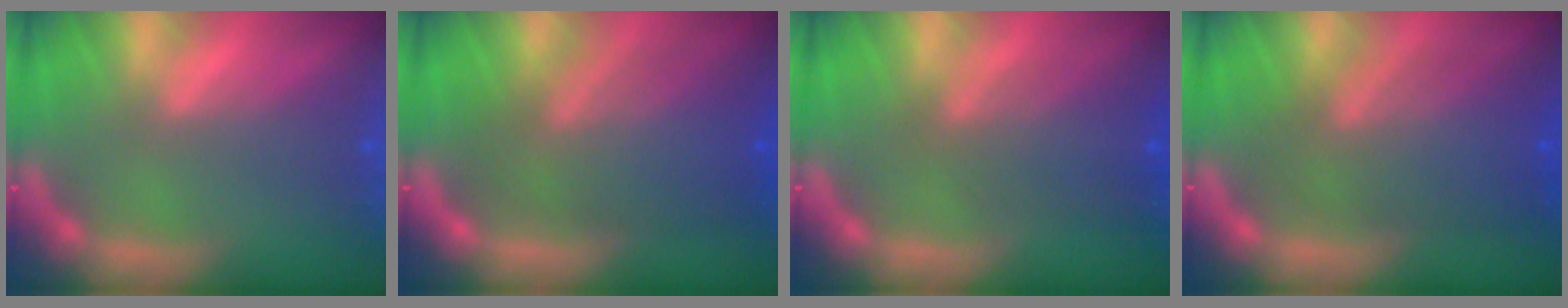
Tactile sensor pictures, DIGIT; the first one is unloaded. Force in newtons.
{"total": 8.5}
{"total": 5.0}
{"total": 8.1}